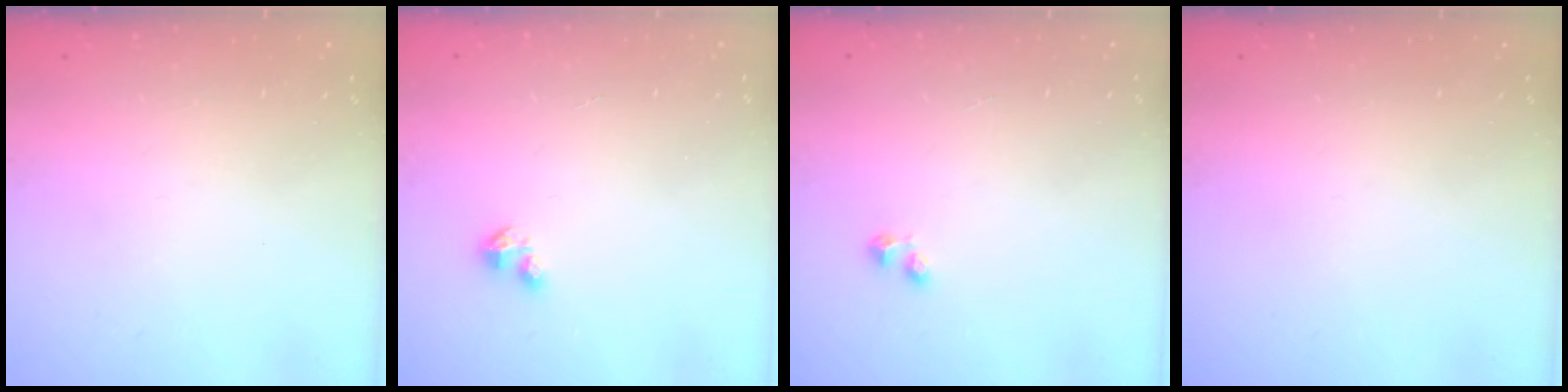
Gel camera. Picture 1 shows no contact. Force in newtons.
{"total": 2.1, "press": 2.1, "slide": 0.2}
{"total": 2.4, "press": 2.4, "slide": 0.4}
{"total": 0.0}